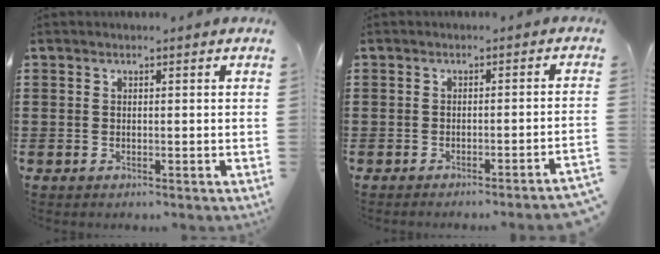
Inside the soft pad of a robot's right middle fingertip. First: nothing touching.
{"total": 1.9, "force": [-1.6, -0.7, 0.8], "torque": [-0.015, -0.002, -0.031]}